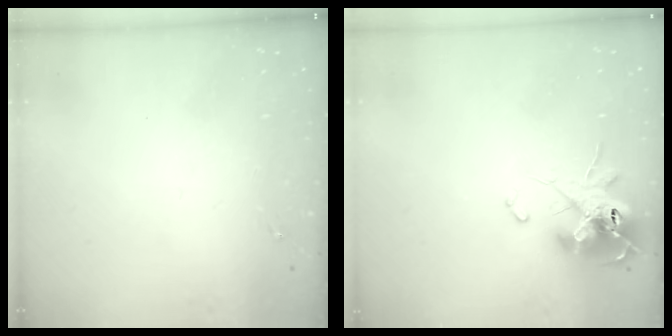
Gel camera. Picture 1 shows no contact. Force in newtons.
{"total": 13.8, "press": 13.8, "slide": 1.5}